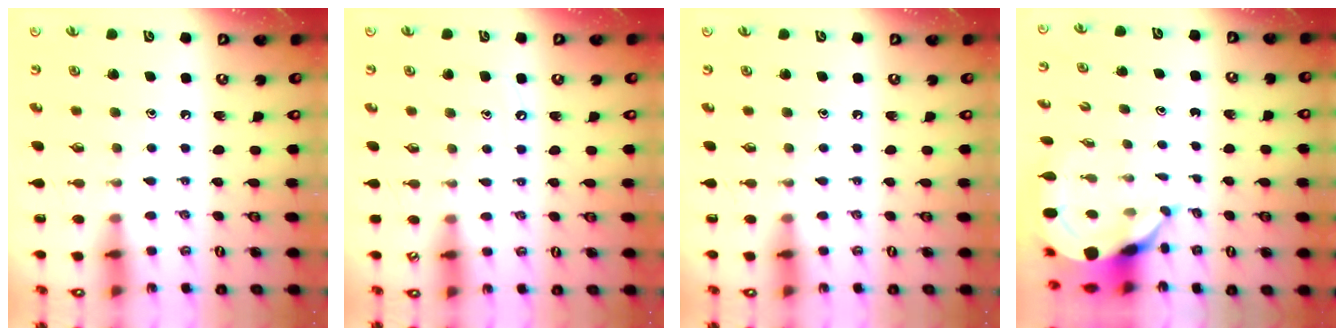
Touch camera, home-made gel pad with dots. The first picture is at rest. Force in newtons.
{"total": 5.3, "press": 5.2, "slide": 0.7}
{"total": 0.0}
{"total": 5.5, "press": 5.4, "slide": 0.8}